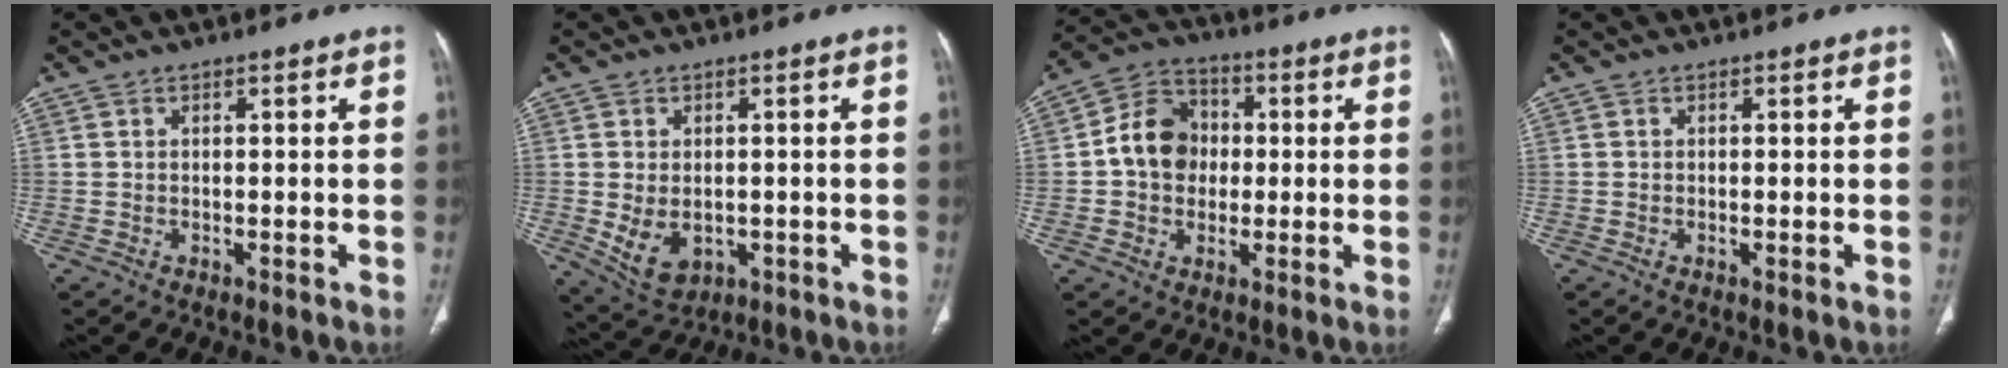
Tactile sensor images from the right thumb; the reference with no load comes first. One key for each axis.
{"total": 7.1, "fx": -1.1, "fy": 5.0, "fz": 4.9, "tx": -0.078, "ty": -0.005, "tz": 0.003}
{"total": 10.6, "fx": 0.1, "fy": 8.9, "fz": 5.8, "tx": -0.073, "ty": 0.024, "tz": -0.007}
{"total": 0.6, "fx": -0.1, "fy": 0.2, "fz": 0.6, "tx": -0.015, "ty": -0.004, "tz": -0.004}